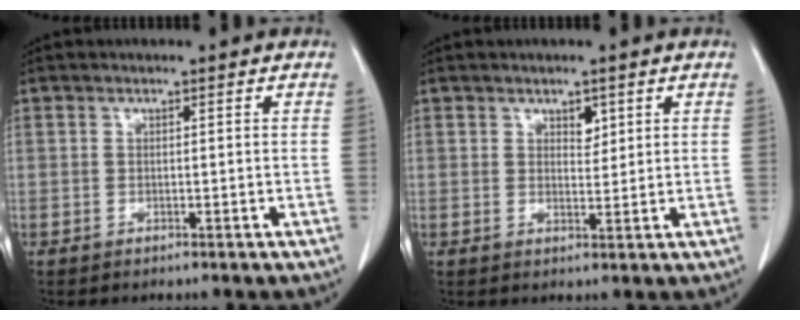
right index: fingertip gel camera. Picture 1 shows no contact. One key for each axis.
{"total": 2.1, "fx": 1.2, "fy": 1.2, "fz": 1.3, "tx": -0.016, "ty": -0.004, "tz": 0.021}